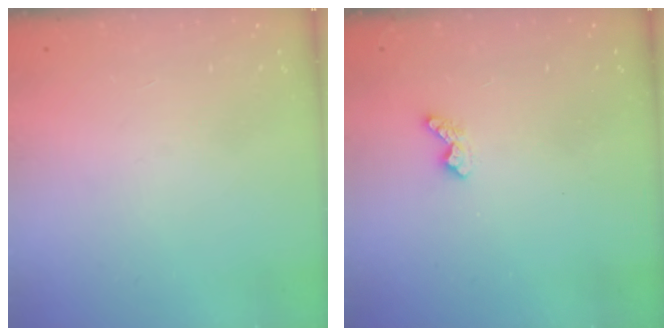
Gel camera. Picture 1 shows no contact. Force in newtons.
{"total": 3.4, "press": 3.4, "slide": 0.6}